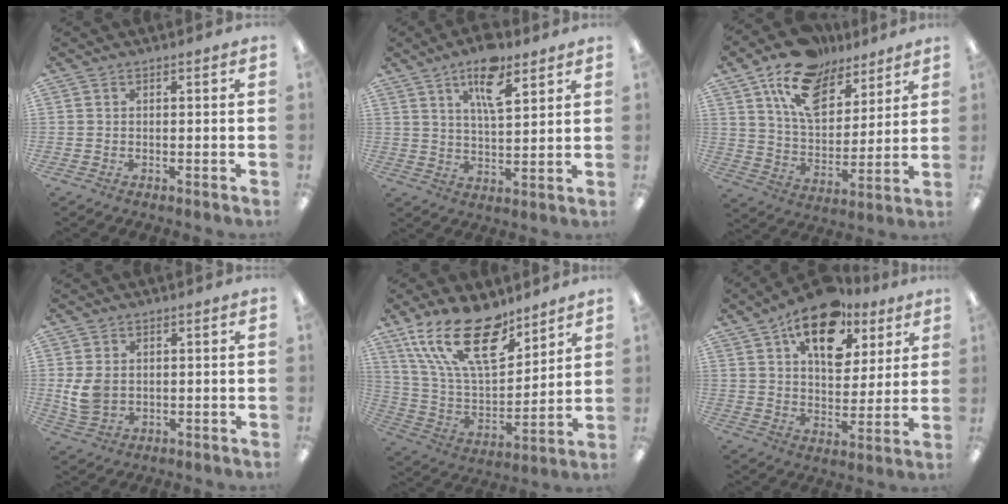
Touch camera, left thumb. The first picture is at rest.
{"total": 9.7, "force": [5.8, 3.5, 6.8], "torque": [-0.107, -0.022, 0.095]}
{"total": 17.5, "force": [11.5, 9.7, 8.8], "torque": [-0.162, -0.051, 0.210]}
{"total": 6.2, "force": [0.5, 4.8, 4.0], "torque": [-0.092, -0.002, 0.008]}
{"total": 22.6, "force": [14.2, 9.9, 14.5], "torque": [-0.284, -0.080, 0.251]}
{"total": 16.7, "force": [10.2, 9.2, 9.5], "torque": [-0.142, -0.046, 0.177]}